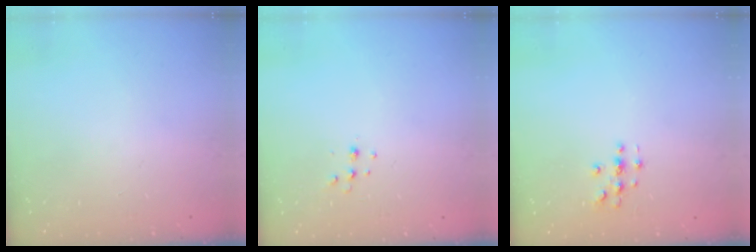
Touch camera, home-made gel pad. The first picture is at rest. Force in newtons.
{"total": 3.8, "press": 3.7, "slide": 0.7}
{"total": 2.7, "press": 2.7, "slide": 0.3}